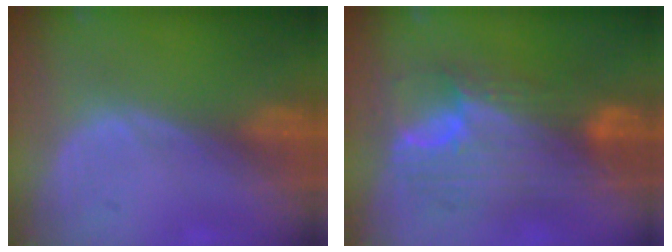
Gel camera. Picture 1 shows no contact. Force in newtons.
{"total": 11.3, "press": 11.3, "slide": 1.2}